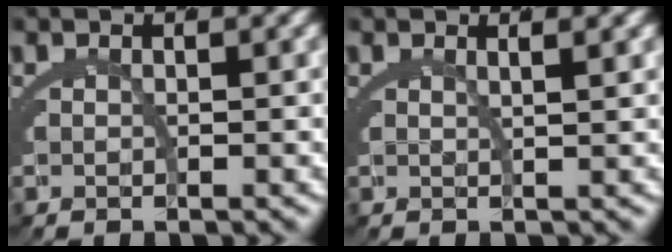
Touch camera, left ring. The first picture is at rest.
{"total": 1.5, "force": [1.0, -0.7, 0.8], "torque": [-0.011, 0.001, 0.019]}